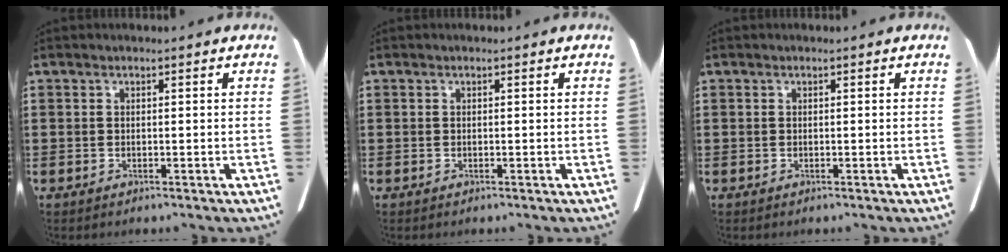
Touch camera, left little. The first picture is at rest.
{"total": 0.0}
{"total": 0.0}